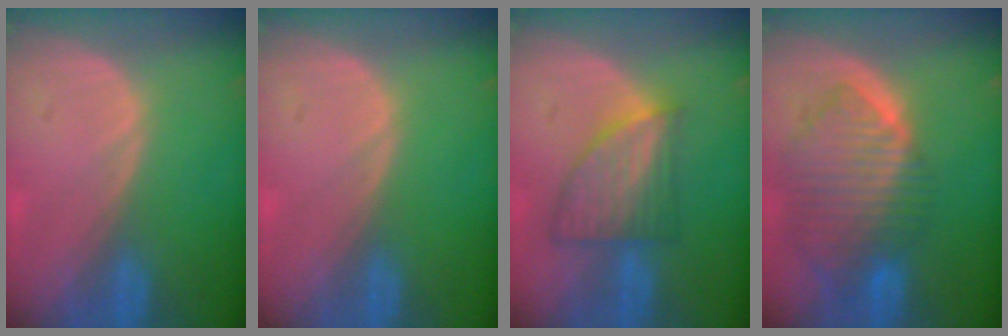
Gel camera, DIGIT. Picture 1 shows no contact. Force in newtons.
{"total": 0.0}
{"total": 7.1, "press": 6.5, "slide": 3.0}
{"total": 10.0, "press": 8.6, "slide": 5.1}